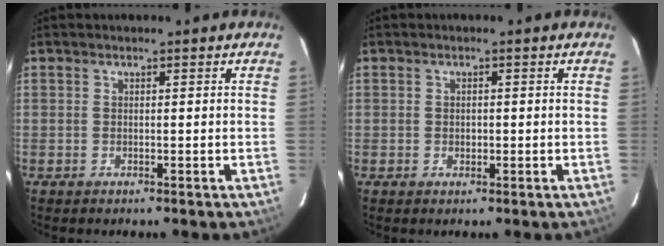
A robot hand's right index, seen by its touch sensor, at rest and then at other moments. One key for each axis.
{"total": 1.3, "fx": -0.2, "fy": 1.2, "fz": 0.5, "tx": -0.006, "ty": 0.001, "tz": -0.002}